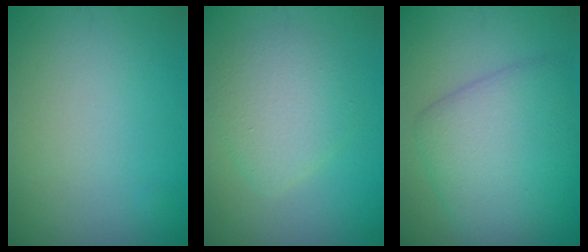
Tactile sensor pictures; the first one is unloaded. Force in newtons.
{"total": 3.6, "press": 3.6, "slide": 0.4}
{"total": 7.1, "press": 7.1, "slide": 0.2}